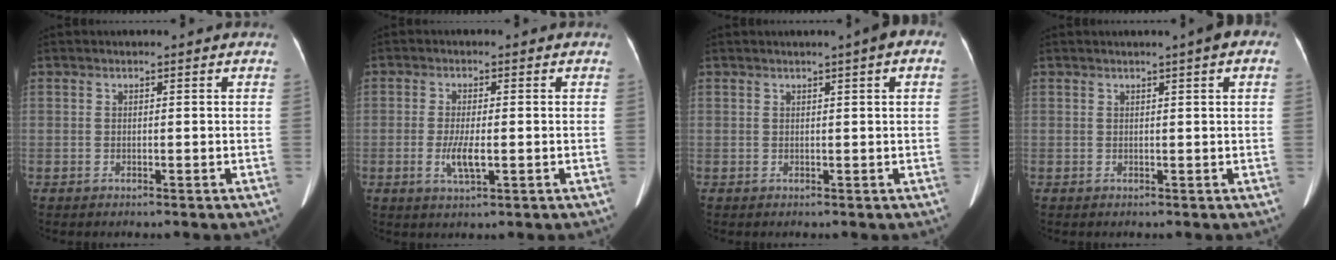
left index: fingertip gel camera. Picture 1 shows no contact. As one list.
[{"total": 3.8, "force": [-0.8, 0.9, 3.6], "torque": [-0.076, -0.005, -0.011]}, {"total": 3.1, "force": [1.3, 0.3, 2.8], "torque": [-0.034, 0.013, 0.013]}, {"total": 3.1, "force": [1.6, 0.3, 2.6], "torque": [-0.030, 0.013, 0.016]}]